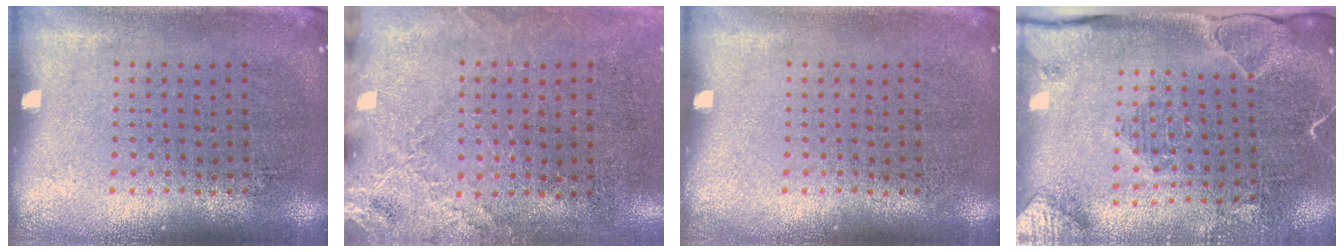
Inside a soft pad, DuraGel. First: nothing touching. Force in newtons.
{"total": 2.6, "press": 2.3, "slide": 1.1}
{"total": 0.0}
{"total": 2.1, "press": 2.1, "slide": 0.5}